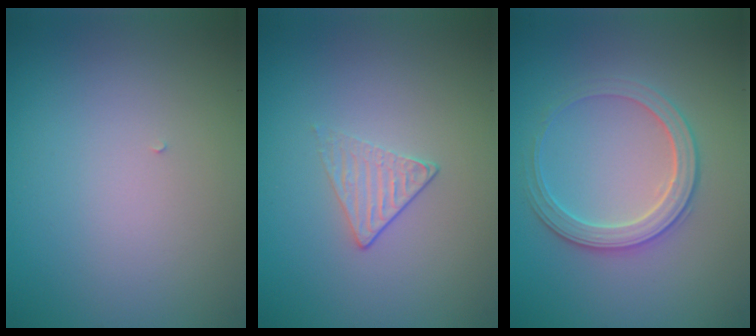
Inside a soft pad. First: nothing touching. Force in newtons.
{"total": 1.3, "press": 0.9, "slide": 0.9}
{"total": 2.8, "press": 2.8, "slide": 0.3}